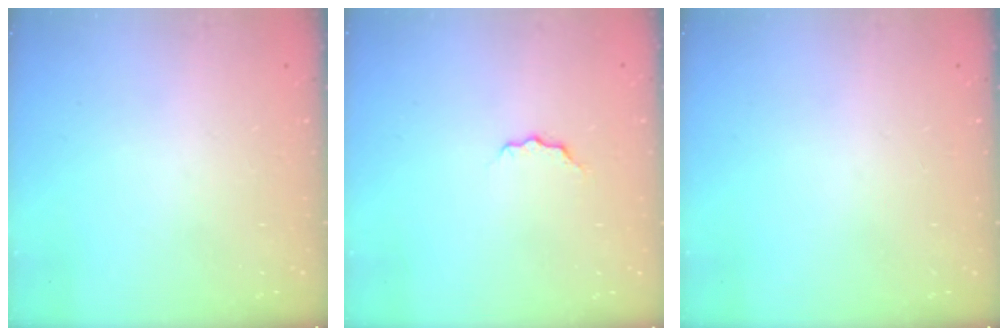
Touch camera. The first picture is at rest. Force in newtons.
{"total": 3.8, "press": 3.8, "slide": 0.4}
{"total": 0.0}